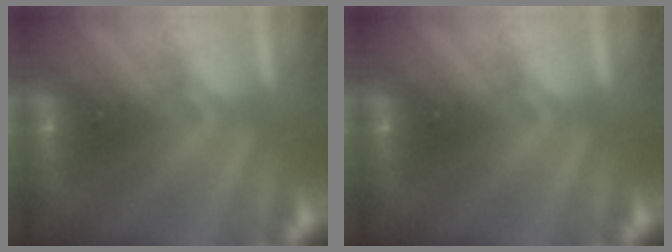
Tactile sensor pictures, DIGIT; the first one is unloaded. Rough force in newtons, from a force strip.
{"total": 0.0}